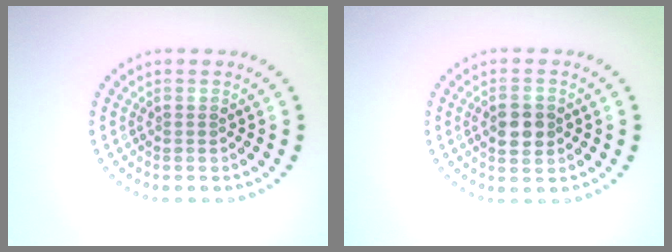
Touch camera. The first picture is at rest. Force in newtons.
{"total": 3.0, "press": 3.0, "slide": 0.1}